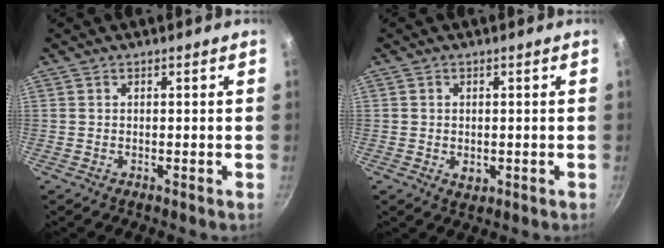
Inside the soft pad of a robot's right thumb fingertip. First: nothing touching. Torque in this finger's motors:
{"motor_torque": [-0.21, -0.13, -0.43, 0.19, -0.03]}